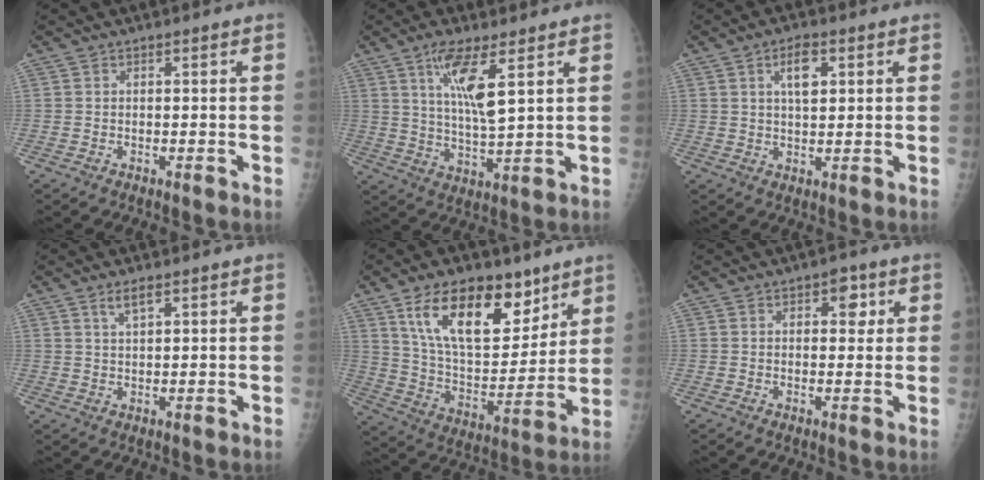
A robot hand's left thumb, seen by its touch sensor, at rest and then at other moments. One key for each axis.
{"total": 9.4, "fx": 4.3, "fy": 1.8, "fz": 8.2, "tx": -0.161, "ty": -0.029, "tz": 0.086}
{"total": 5.4, "fx": 2.1, "fy": 2.6, "fz": 4.2, "tx": -0.062, "ty": -0.005, "tz": 0.036}
{"total": 2.9, "fx": 1.8, "fy": 0.8, "fz": 2.0, "tx": -0.039, "ty": -0.006, "tz": 0.038}
{"total": 20.8, "fx": 11.9, "fy": 10.5, "fz": 13.4, "tx": -0.176, "ty": -0.056, "tz": 0.215}
{"total": 3.9, "fx": 1.6, "fy": 2.4, "fz": 2.6, "tx": -0.011, "ty": -0.002, "tz": 0.017}